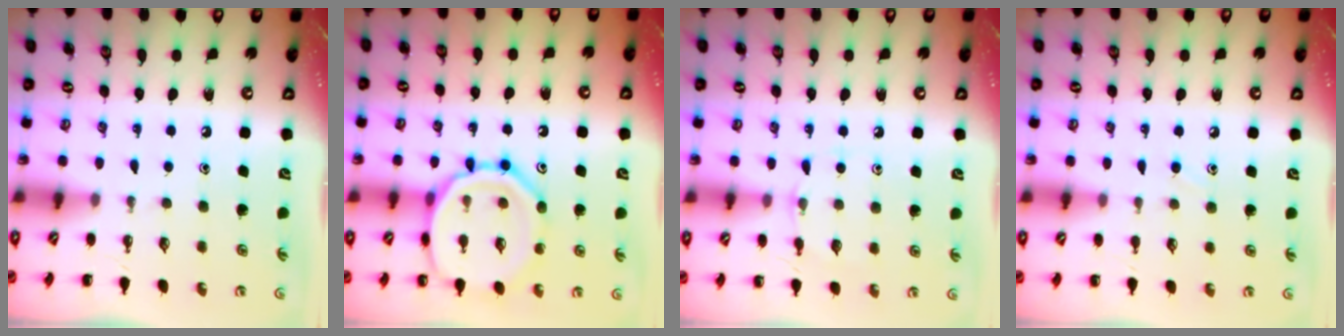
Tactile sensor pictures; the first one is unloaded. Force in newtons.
{"total": 15.8, "press": 15.7, "slide": 0.9}
{"total": 6.9, "press": 6.6, "slide": 1.8}
{"total": 6.1, "press": 5.8, "slide": 2.1}